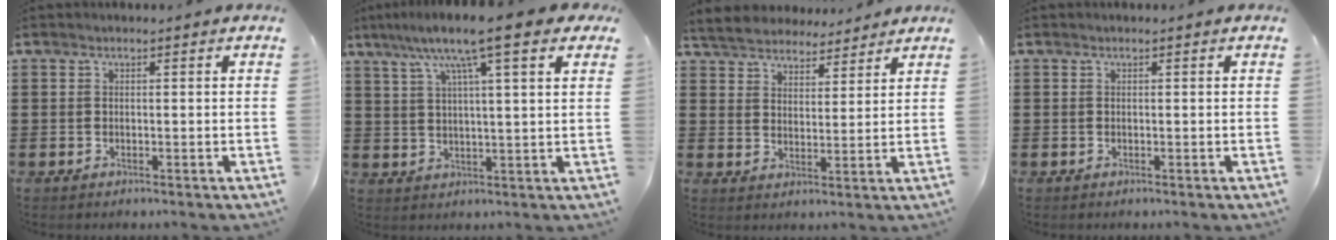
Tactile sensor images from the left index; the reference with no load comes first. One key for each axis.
{"total": 10.6, "fx": 6.7, "fy": 1.7, "fz": 8.1, "tx": -0.159, "ty": -0.009, "tz": 0.109}
{"total": 4.9, "fx": 4.7, "fy": 1.2, "fz": 0.0, "tx": -0.024, "ty": -0.018, "tz": 0.084}
{"total": 0.0}